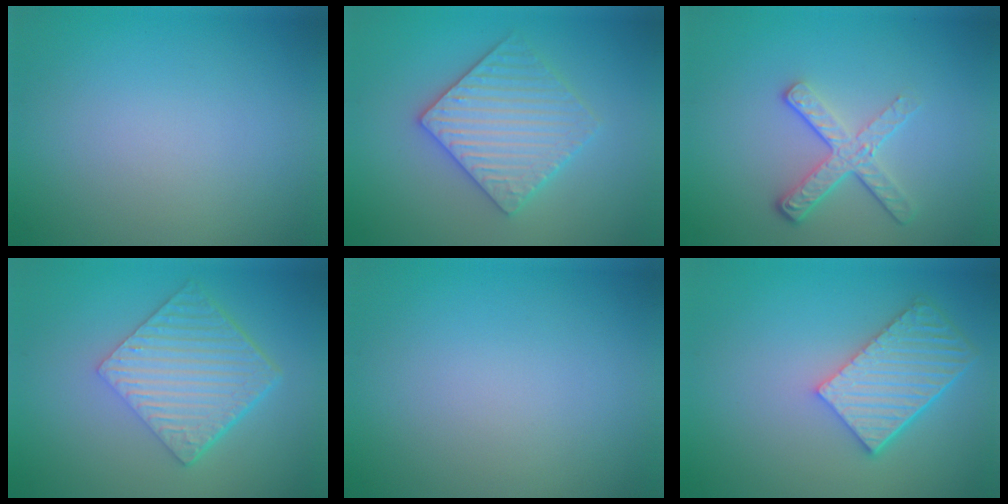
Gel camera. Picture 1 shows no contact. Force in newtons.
{"total": 5.2, "press": 5.1, "slide": 1.0}
{"total": 3.7, "press": 2.7, "slide": 2.5}
{"total": 6.5, "press": 4.4, "slide": 4.7}
{"total": 0.0}
{"total": 5.5, "press": 4.2, "slide": 3.7}